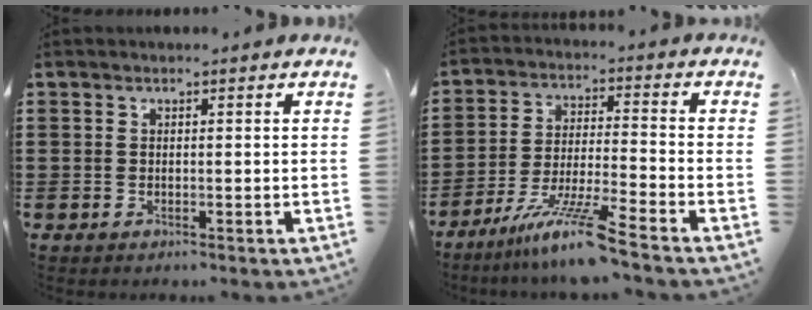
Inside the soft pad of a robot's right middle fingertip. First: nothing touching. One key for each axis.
{"total": 9.5, "fx": -7.3, "fy": -0.1, "fz": 6.1, "tx": -0.126, "ty": -0.012, "tz": -0.142}